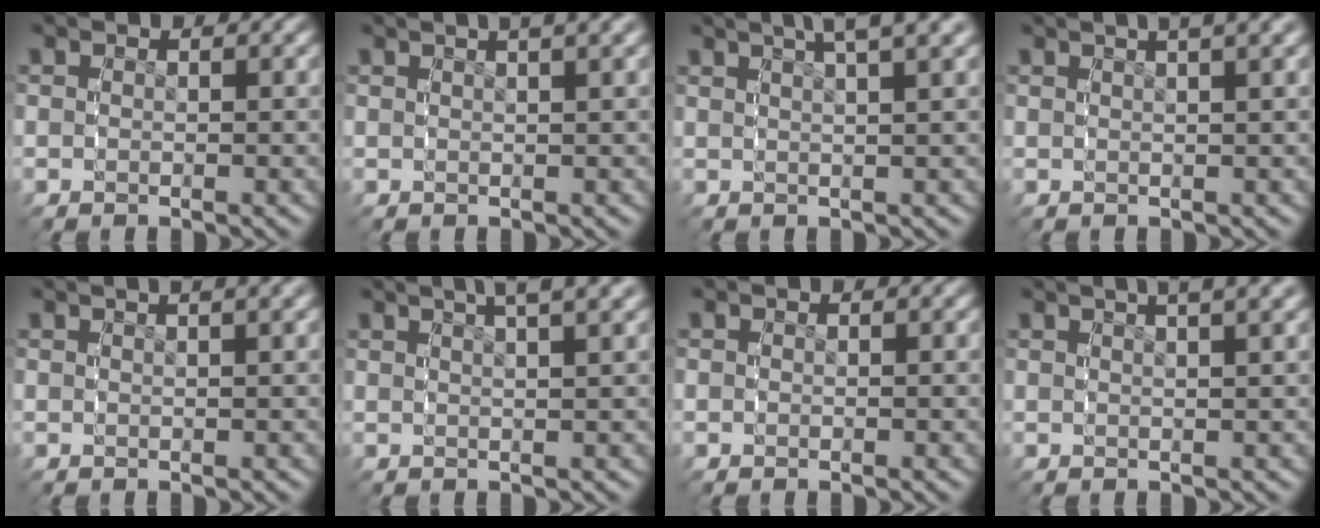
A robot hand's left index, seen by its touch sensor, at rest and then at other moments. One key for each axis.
{"total": 3.3, "fx": 1.7, "fy": 0.7, "fz": 2.8, "tx": -0.032, "ty": 0.019, "tz": 0.017}
{"total": 6.0, "fx": 3.6, "fy": 2.0, "fz": 4.3, "tx": -0.057, "ty": 0.029, "tz": 0.041}
{"total": 3.8, "fx": 2.0, "fy": 0.9, "fz": 3.1, "tx": -0.038, "ty": 0.020, "tz": 0.021}
{"total": 2.2, "fx": 1.1, "fy": 0.3, "fz": 1.9, "tx": -0.022, "ty": 0.014, "tz": 0.010}
{"total": 5.4, "fx": 3.2, "fy": 1.7, "fz": 4.0, "tx": -0.053, "ty": 0.025, "tz": 0.037}
{"total": 0.0}
{"total": 4.3, "fx": 2.3, "fy": 1.1, "fz": 3.4, "tx": -0.043, "ty": 0.020, "tz": 0.025}